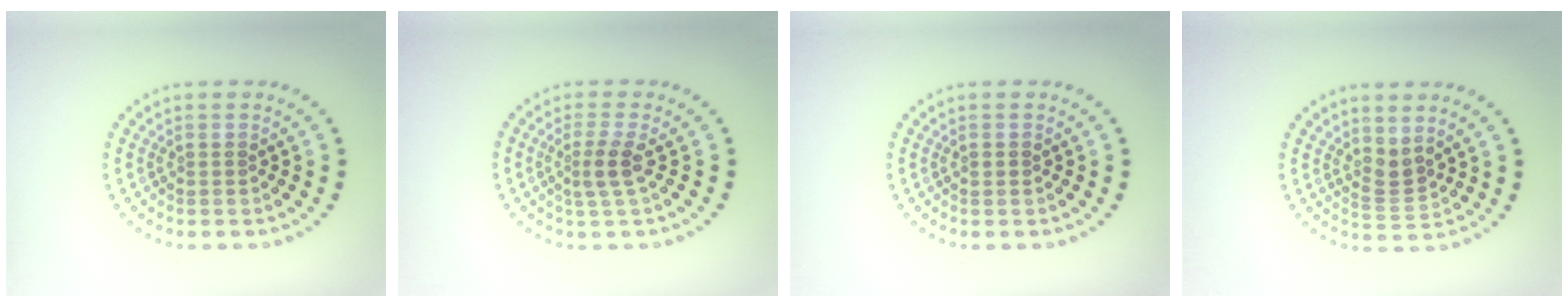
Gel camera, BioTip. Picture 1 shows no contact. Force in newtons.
{"total": 1.8, "press": 1.4, "slide": 1.2}
{"total": 0.6, "press": 0.6, "slide": 0.1}
{"total": 2.0, "press": 1.3, "slide": 1.5}